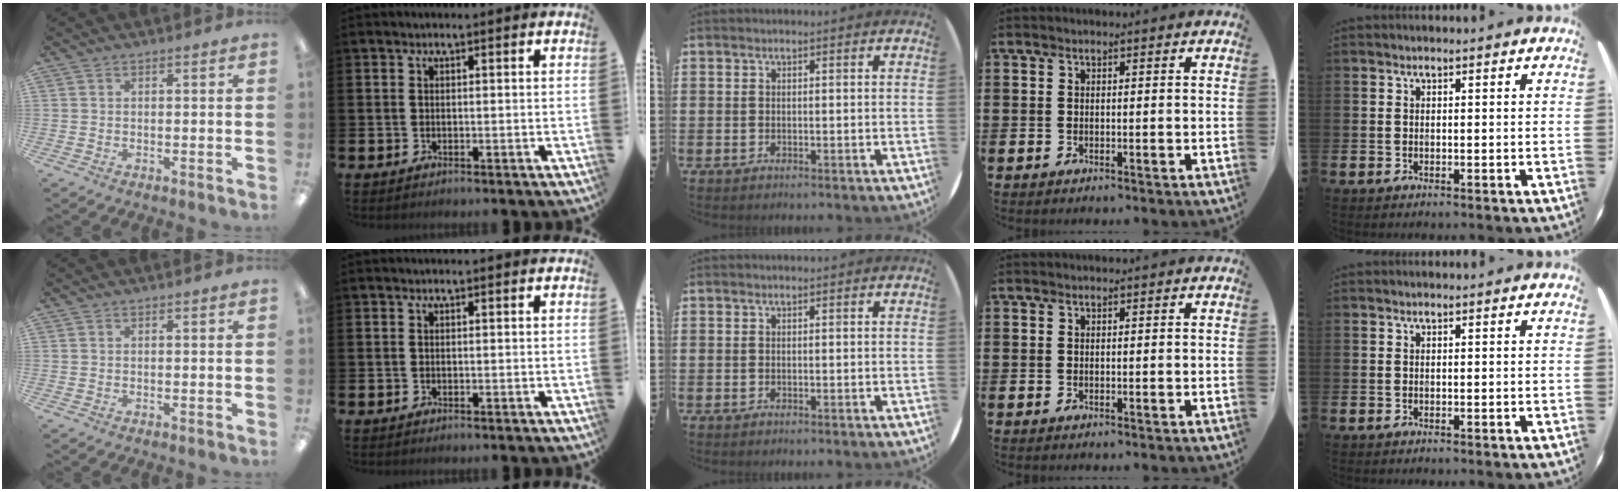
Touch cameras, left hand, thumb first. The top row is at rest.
{}